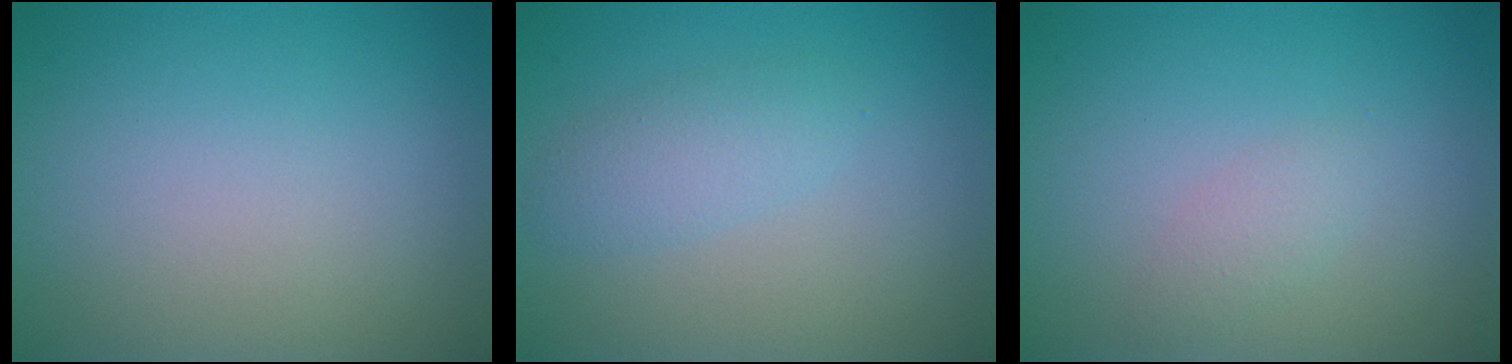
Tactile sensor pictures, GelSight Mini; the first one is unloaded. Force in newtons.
{"total": 2.0, "press": 2.0, "slide": 0.1}
{"total": 1.2, "press": 1.2, "slide": 0.1}